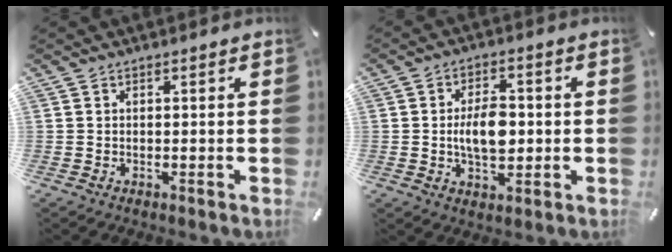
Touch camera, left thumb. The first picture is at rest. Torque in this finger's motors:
{"motor_torque": [1.64, 1.70, 0.44, -0.29, 0.11]}